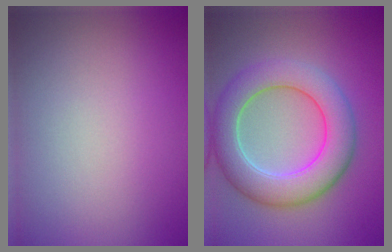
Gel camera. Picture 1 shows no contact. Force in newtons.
{"total": 7.1, "press": 7.1, "slide": 0.1}